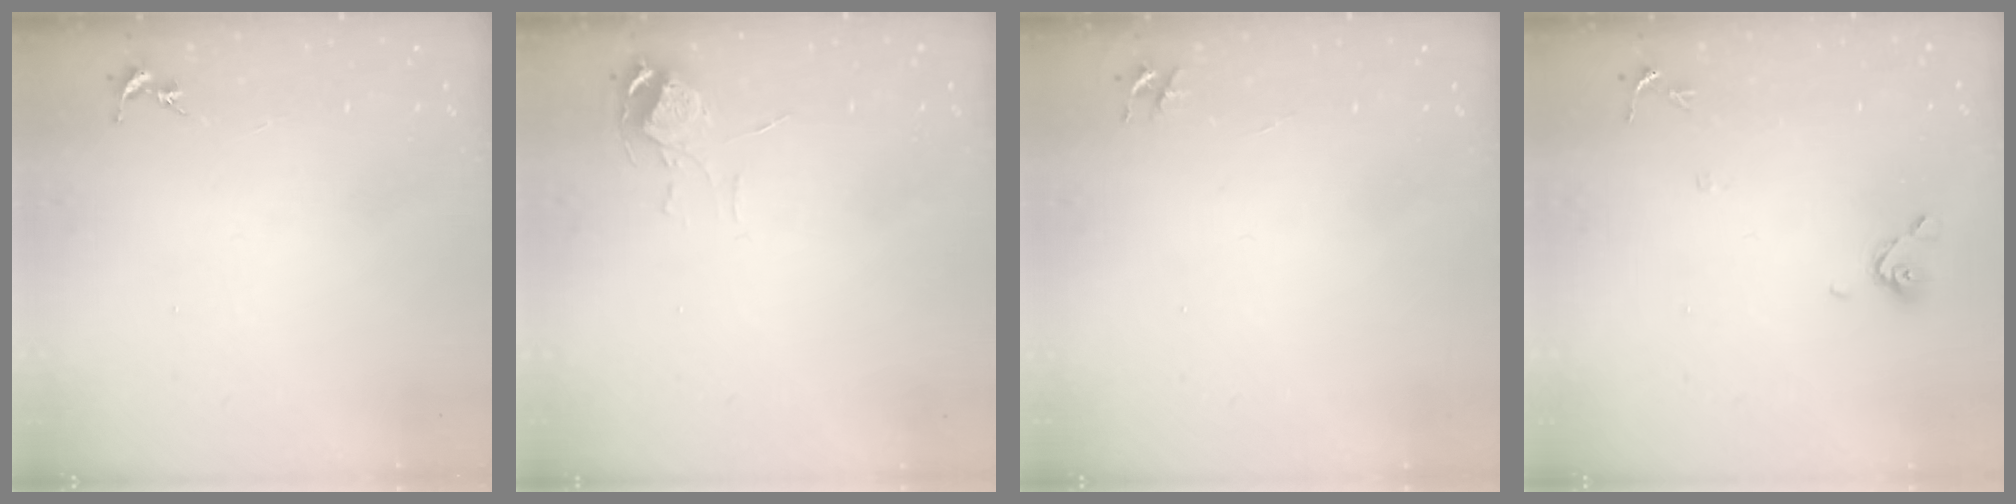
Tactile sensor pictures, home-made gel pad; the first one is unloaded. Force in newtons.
{"total": 5.4, "press": 5.4, "slide": 0.5}
{"total": 3.5, "press": 3.5, "slide": 0.4}
{"total": 7.2, "press": 6.8, "slide": 2.3}